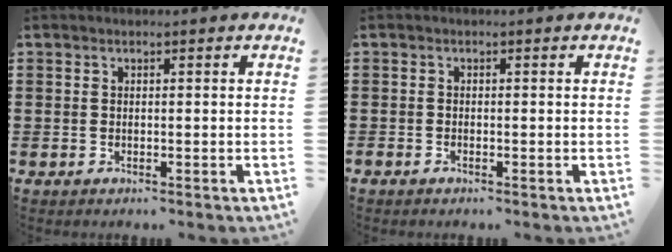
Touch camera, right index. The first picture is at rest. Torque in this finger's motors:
{"motor_torque": [-0.74, 1.39, 0.00, -0.01]}